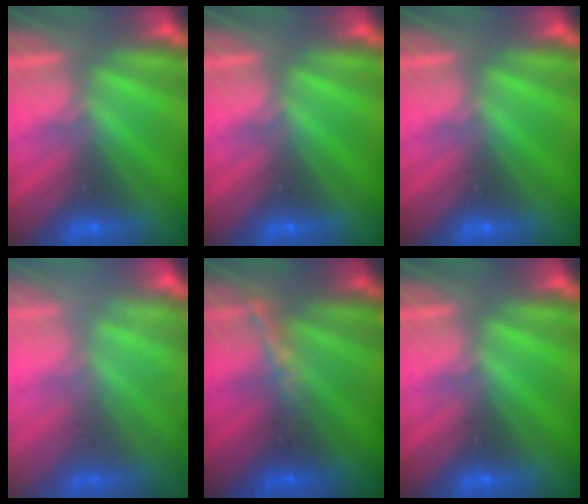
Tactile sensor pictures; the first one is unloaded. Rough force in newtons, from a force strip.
{"total": 0.0}
{"total": 0.0}
{"total": 2.3}
{"total": 1.6}
{"total": 0.0}